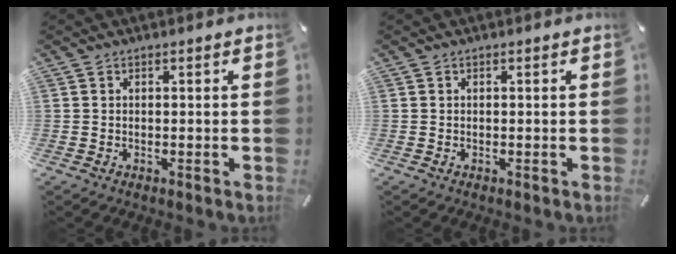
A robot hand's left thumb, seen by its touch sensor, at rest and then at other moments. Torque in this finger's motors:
{"motor_torque": [0.00, 0.01, 0.00, 0.00, 0.00]}